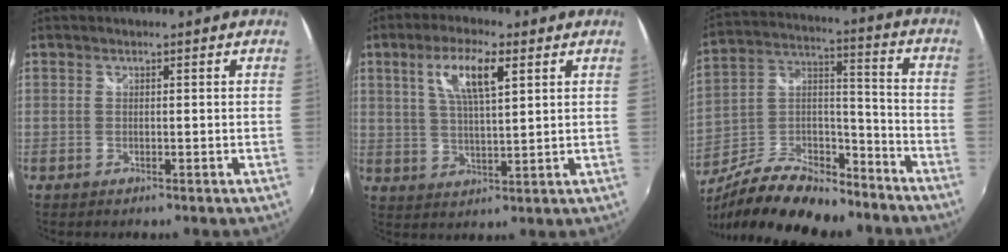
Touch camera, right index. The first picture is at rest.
{"total": 8.6, "force": [3.6, 2.2, 7.5], "torque": [-0.139, 0.006, 0.068]}
{"total": 20.0, "force": [-14.5, 8.2, 11.1], "torque": [-0.223, 0.010, -0.237]}